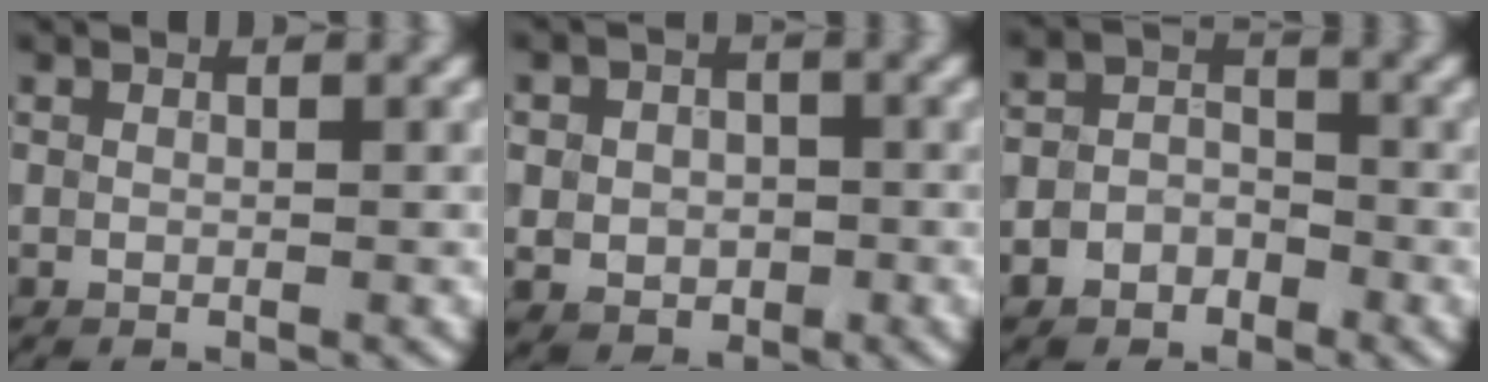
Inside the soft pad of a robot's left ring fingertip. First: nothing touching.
{"total": 3.6, "force": [-0.4, 3.1, 1.9], "torque": [-0.023, -0.006, -0.011]}
{"total": 3.6, "force": [-2.0, 2.8, 1.0], "torque": [0.008, 0.003, -0.048]}